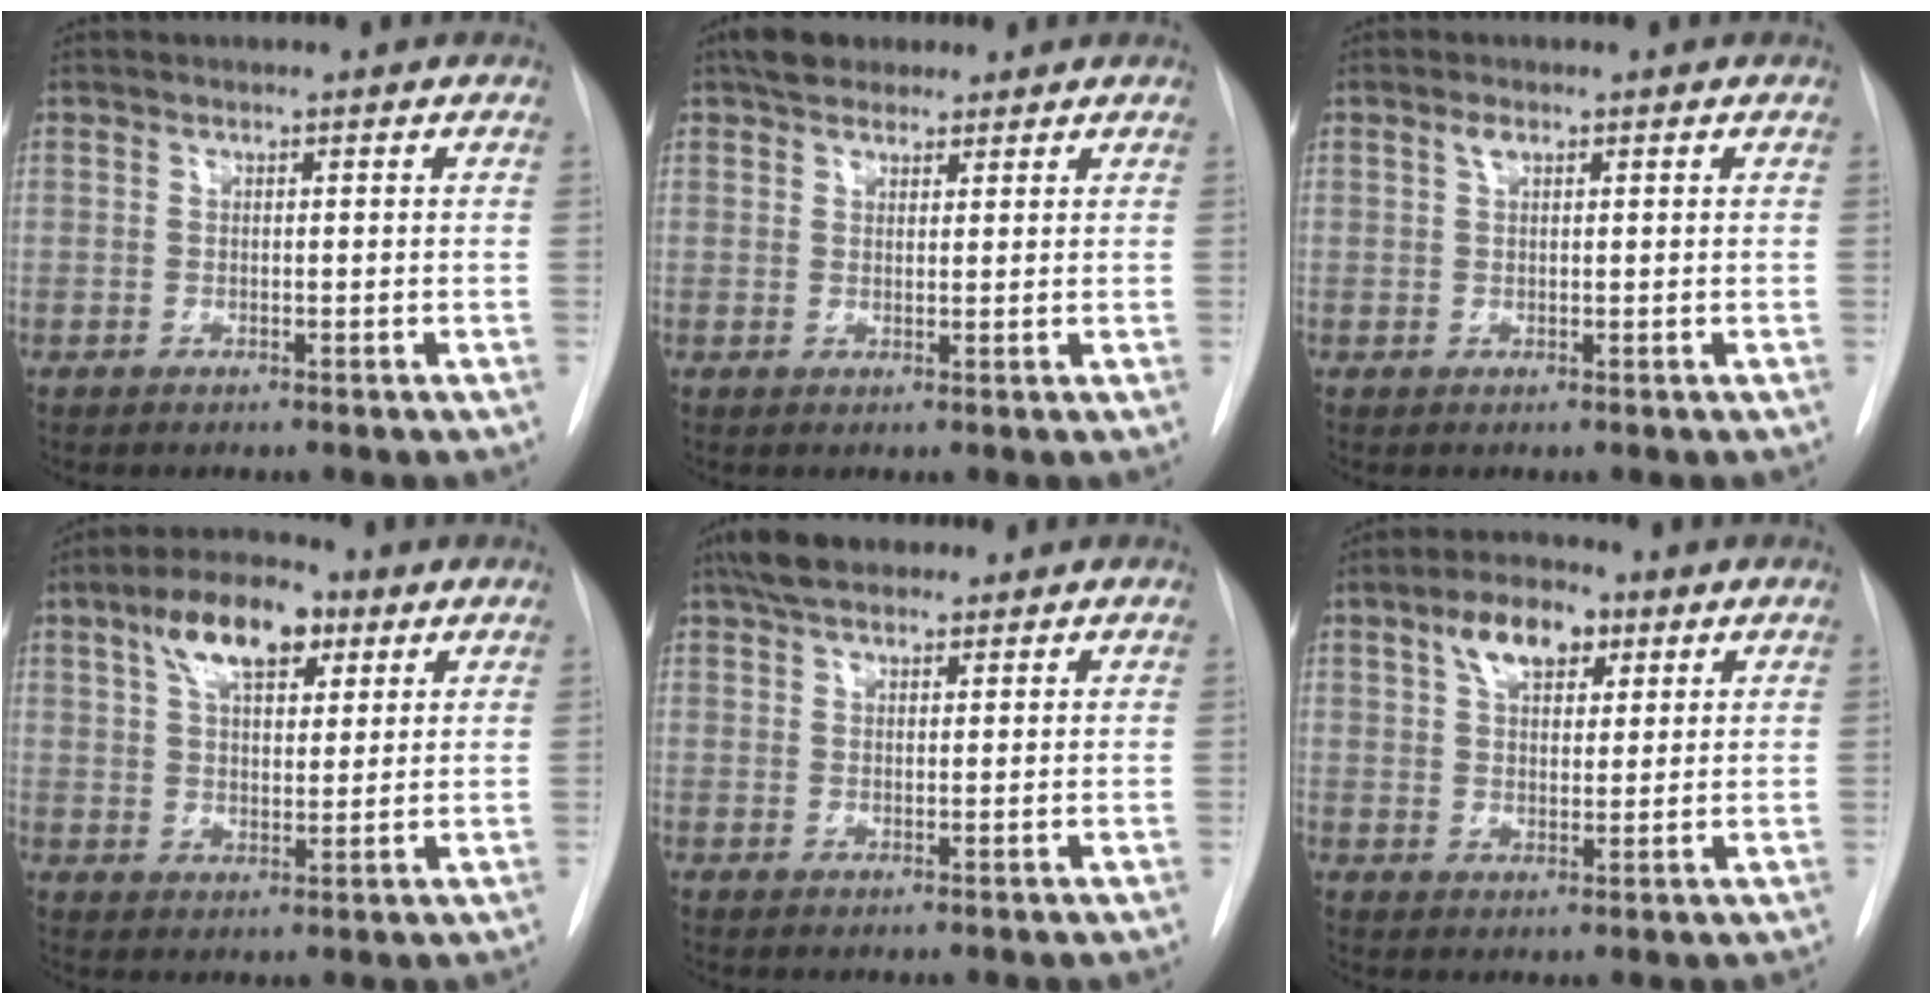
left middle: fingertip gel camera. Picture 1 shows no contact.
{"total": 4.9, "force": [3.7, 2.6, 1.8], "torque": [-0.030, 0.020, 0.062]}
{"total": 1.3, "force": [0.7, 0.6, 0.9], "torque": [-0.016, 0.007, 0.011]}
{"total": 10.3, "force": [5.4, 4.4, 7.6], "torque": [-0.135, 0.025, 0.093]}
{"total": 6.3, "force": [4.8, 2.7, 3.1], "torque": [-0.056, 0.024, 0.083]}
{"total": 7.4, "force": [3.8, 3.8, 5.0], "torque": [-0.087, 0.019, 0.064]}